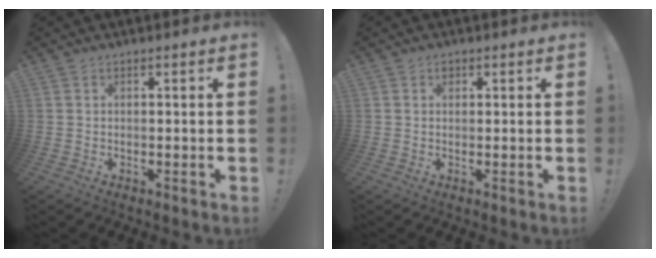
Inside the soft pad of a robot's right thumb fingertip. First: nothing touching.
{"total": 0.9, "force": [0.5, 0.7, 0.3], "torque": [0.001, -0.001, 0.008]}